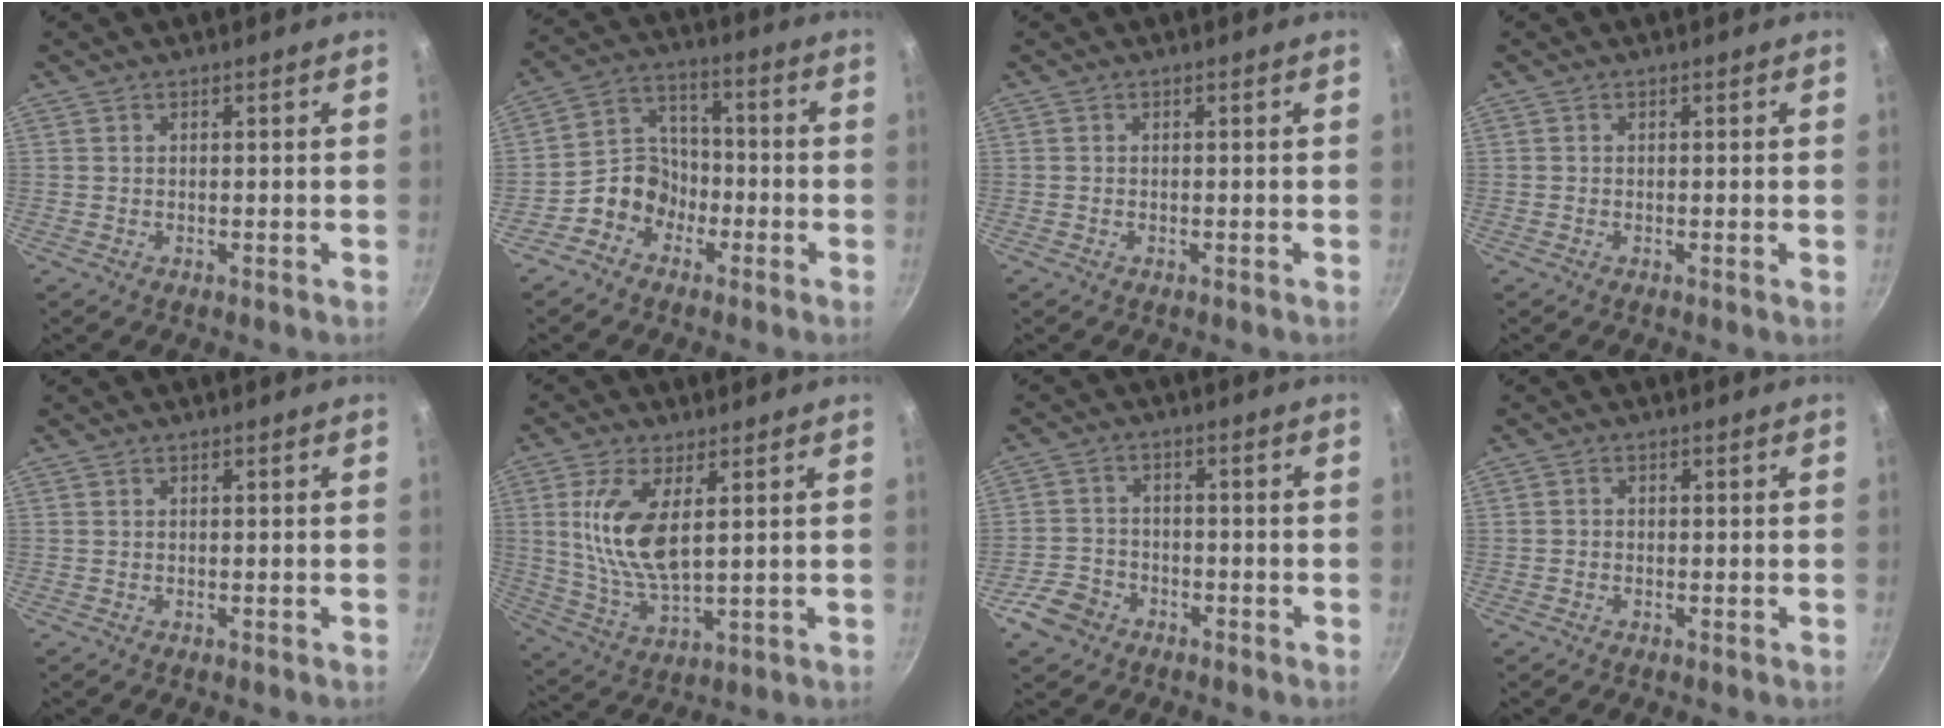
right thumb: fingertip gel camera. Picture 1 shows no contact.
{"total": 8.8, "force": [-4.3, 7.2, 3.0], "torque": [-0.008, 0.054, -0.090]}
{"total": 0.0}
{"total": 0.5, "force": [-0.1, 0.0, 0.5], "torque": [-0.009, -0.001, -0.004]}
{"total": 0.0}
{"total": 12.1, "force": [2.9, 5.3, 10.5], "torque": [-0.208, -0.016, 0.065]}
{"total": 6.3, "force": [-3.7, 4.6, 2.3], "torque": [-0.032, 0.034, -0.069]}
{"total": 0.9, "force": [-0.5, 0.7, 0.3], "torque": [-0.007, 0.003, -0.012]}